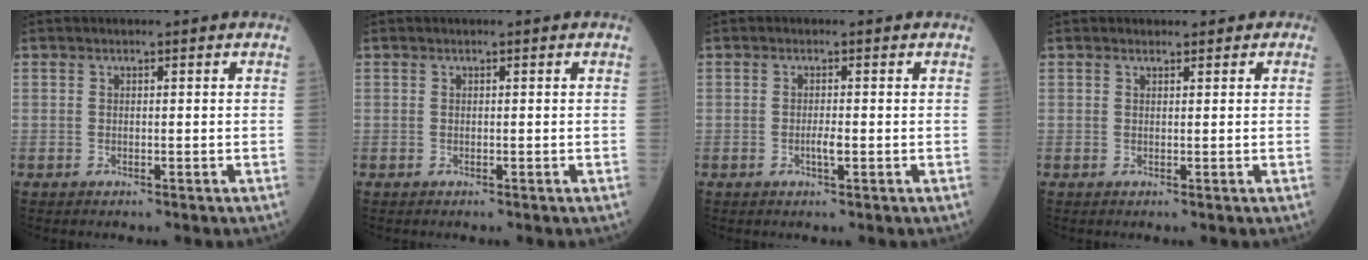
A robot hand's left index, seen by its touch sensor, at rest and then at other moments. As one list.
[{"total": 0.0}, {"total": 1.4, "force": [-0.3, 0.1, 1.3], "torque": [-0.028, -0.002, -0.005]}, {"total": 1.1, "force": [0.8, 0.7, 0.2], "torque": [0.003, 0.001, 0.005]}]